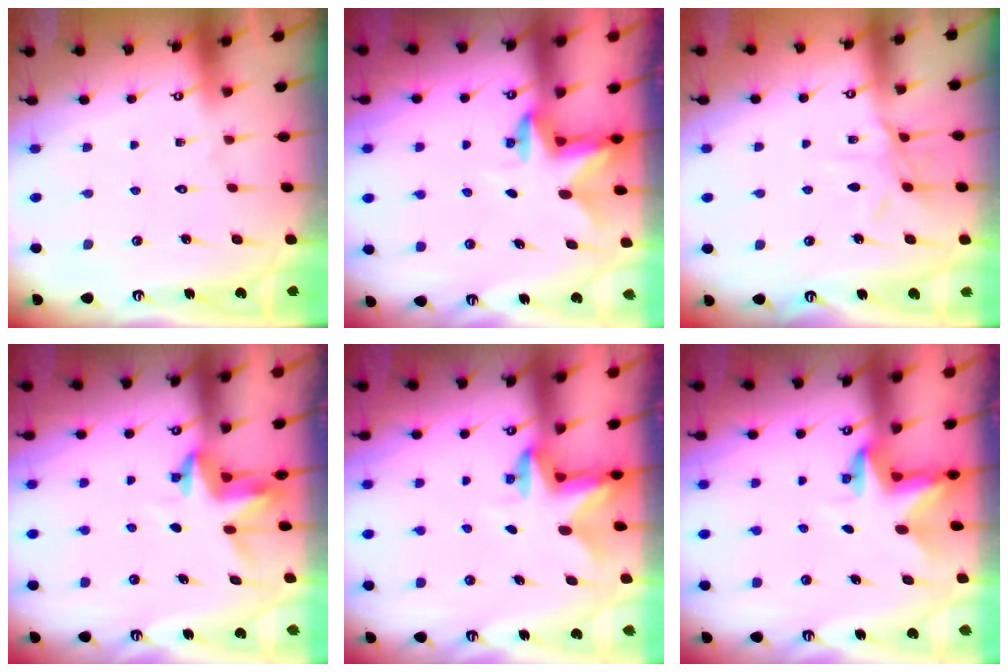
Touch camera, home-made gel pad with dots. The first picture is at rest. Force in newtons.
{"total": 2.8, "press": 2.8, "slide": 0.6}
{"total": 7.9, "press": 7.9, "slide": 0.6}
{"total": 3.9, "press": 3.8, "slide": 0.3}
{"total": 2.6, "press": 2.5, "slide": 0.5}
{"total": 3.4, "press": 3.4, "slide": 0.1}